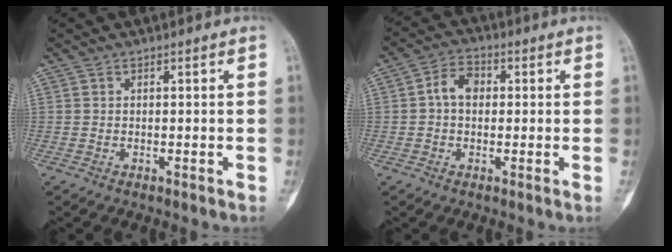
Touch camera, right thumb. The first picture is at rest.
{"total": 4.1, "force": [0.6, 3.6, 1.8], "torque": [-0.026, 0.019, 0.002]}